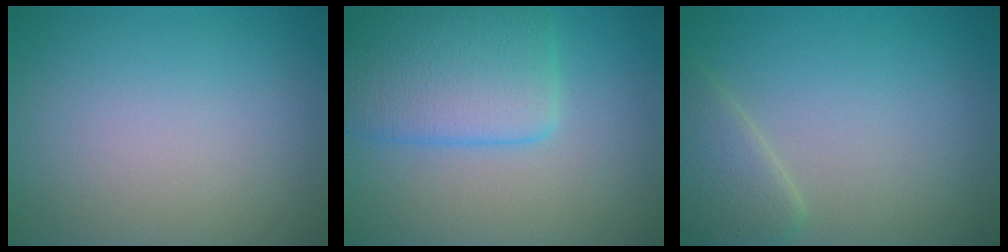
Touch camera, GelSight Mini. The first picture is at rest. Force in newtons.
{"total": 5.9, "press": 5.9, "slide": 0.2}
{"total": 2.7, "press": 2.6, "slide": 0.2}